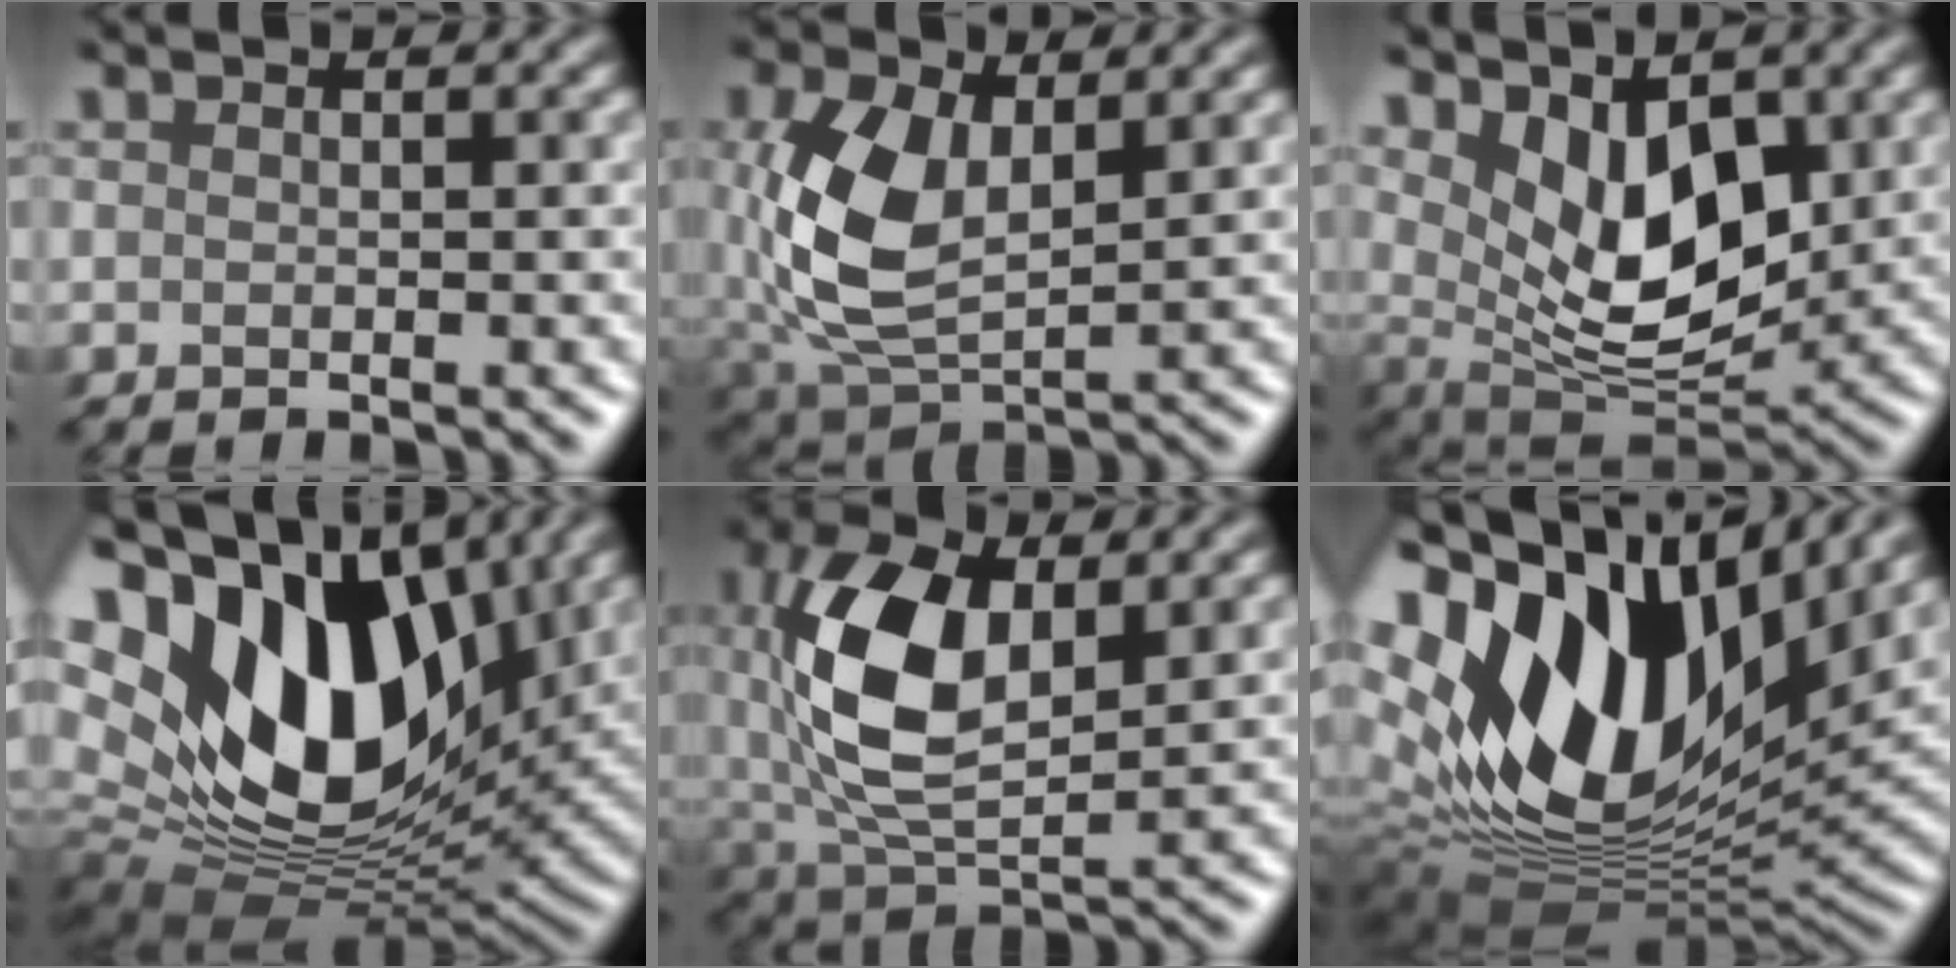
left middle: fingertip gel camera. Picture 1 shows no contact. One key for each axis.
{"total": 6.9, "fx": 0.6, "fy": 4.0, "fz": 5.6, "tx": -0.147, "ty": -0.002, "tz": 0.011}
{"total": 8.1, "fx": 2.1, "fy": 4.6, "fz": 6.3, "tx": -0.115, "ty": -0.012, "tz": 0.030}
{"total": 19.4, "fx": 5.8, "fy": 11.8, "fz": 14.2, "tx": -0.305, "ty": 0.009, "tz": 0.105}
{"total": 9.2, "fx": 1.4, "fy": 5.1, "fz": 7.5, "tx": -0.179, "ty": 0.004, "tz": 0.022}
{"total": 17.5, "fx": 6.3, "fy": 10.2, "fz": 12.7, "tx": -0.289, "ty": 0.004, "tz": 0.111}